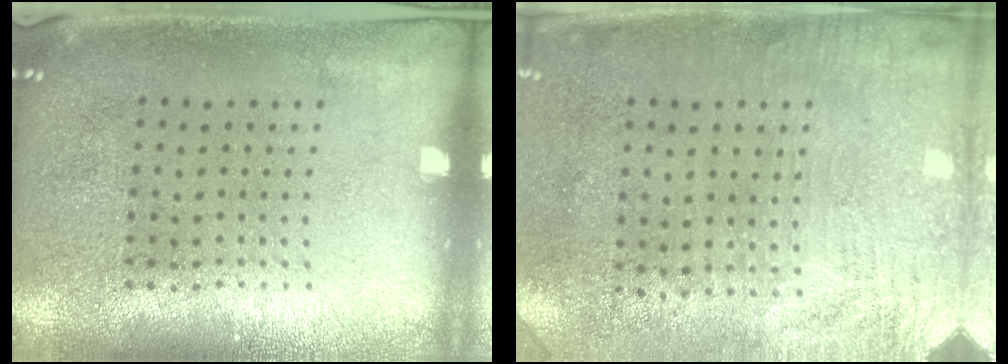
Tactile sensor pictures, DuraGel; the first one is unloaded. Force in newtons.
{"total": 3.3, "press": 2.7, "slide": 1.8}